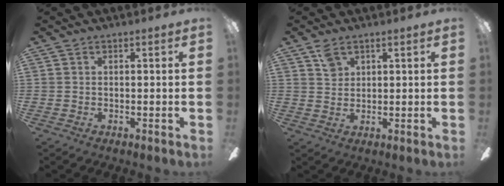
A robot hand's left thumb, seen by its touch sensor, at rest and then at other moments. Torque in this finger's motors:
{"motor_torque": [0.56, 0.32, 0.45, -0.48, 0.01]}